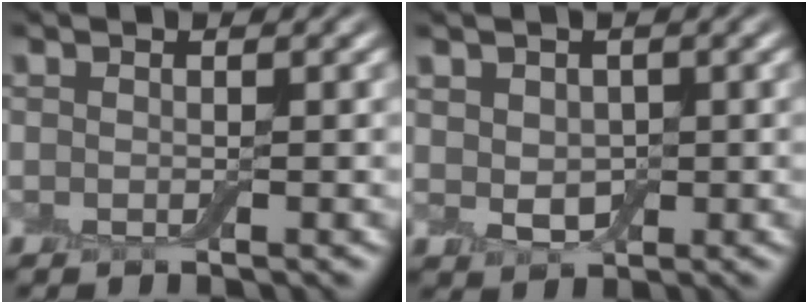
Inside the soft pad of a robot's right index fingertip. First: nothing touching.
{"total": 2.5, "force": [0.5, 1.9, 1.6], "torque": [-0.030, -0.003, 0.013]}